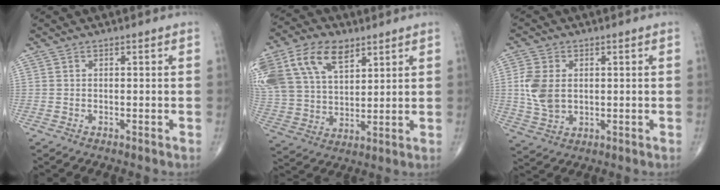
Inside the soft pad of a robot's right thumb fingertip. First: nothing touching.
{"total": 22.3, "force": [10.8, 13.9, 13.7], "torque": [-0.314, 0.017, 0.211]}
{"total": 8.0, "force": [0.8, 5.6, 5.7], "torque": [-0.115, -0.003, 0.022]}